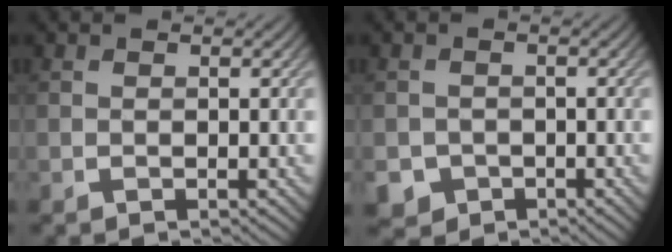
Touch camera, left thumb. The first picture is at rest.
{"total": 3.1, "force": [-1.6, 2.5, 0.6], "torque": [-0.012, -0.009, -0.033]}